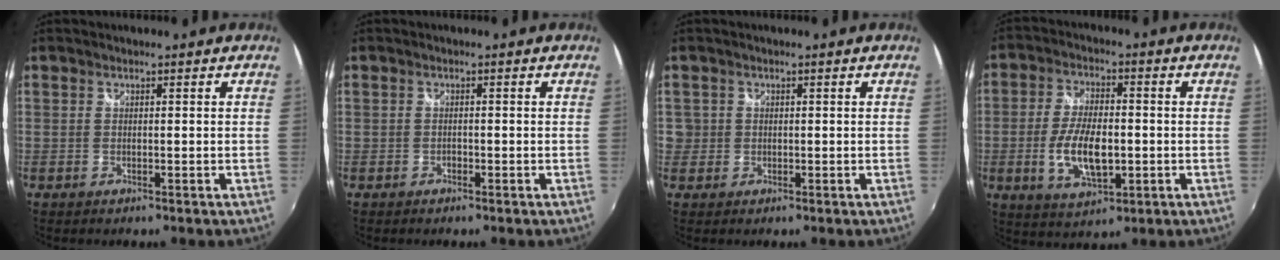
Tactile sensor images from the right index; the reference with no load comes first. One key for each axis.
{"total": 0.7, "fx": -0.5, "fy": 0.5, "fz": 0.2, "tx": -0.005, "ty": -0.001, "tz": -0.010}
{"total": 2.7, "fx": -0.1, "fy": 2.7, "fz": 0.3, "tx": -0.005, "ty": 0.002, "tz": -0.003}
{"total": 10.8, "fx": -2.1, "fy": 4.8, "fz": 9.4, "tx": -0.187, "ty": -0.006, "tz": -0.035}